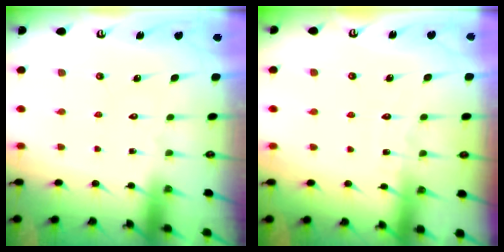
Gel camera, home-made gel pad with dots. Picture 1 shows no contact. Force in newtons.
{"total": 2.7, "press": 2.7, "slide": 0.3}